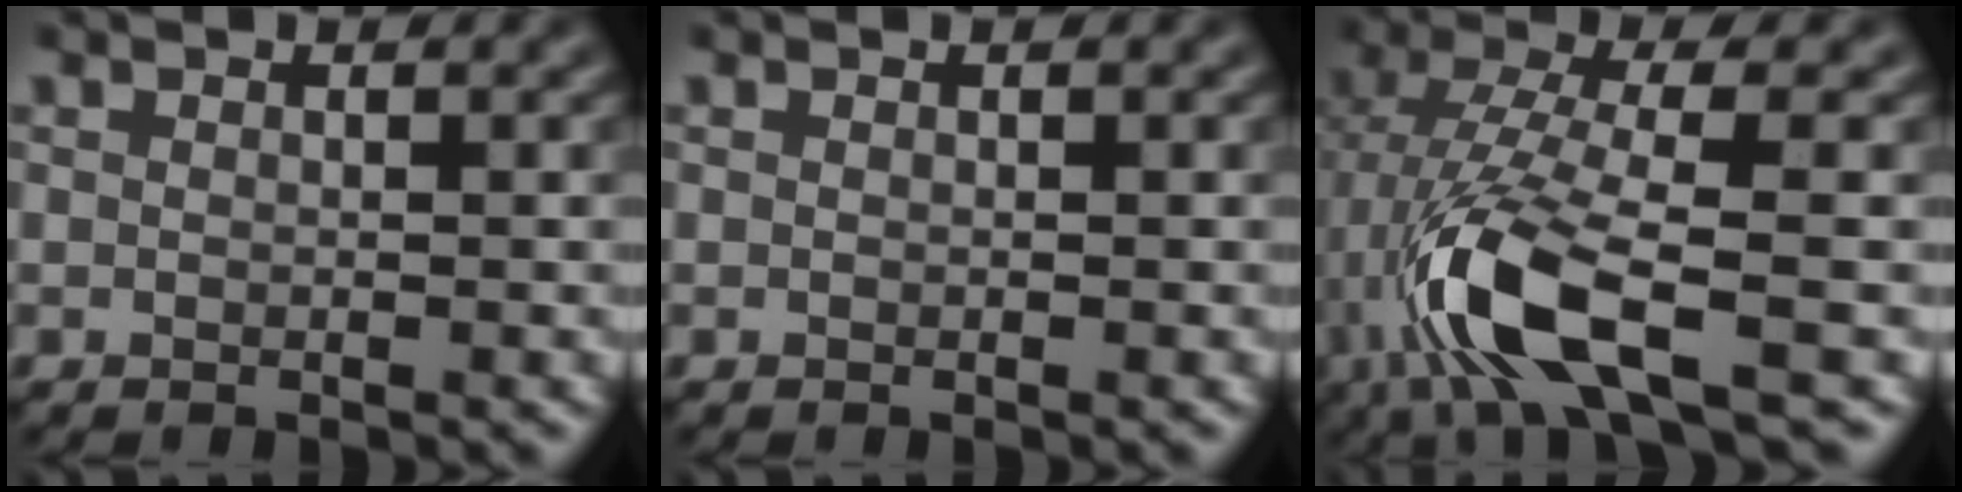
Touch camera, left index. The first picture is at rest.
{"total": 0.0}
{"total": 8.3, "force": [-3.1, 2.4, 7.3], "torque": [-0.164, 0.002, -0.066]}